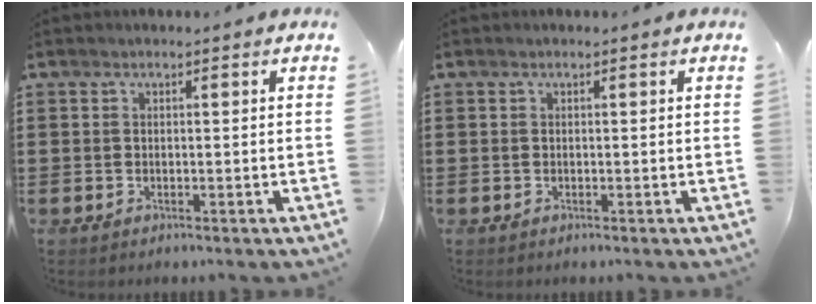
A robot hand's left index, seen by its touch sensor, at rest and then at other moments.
{"total": 0.0}